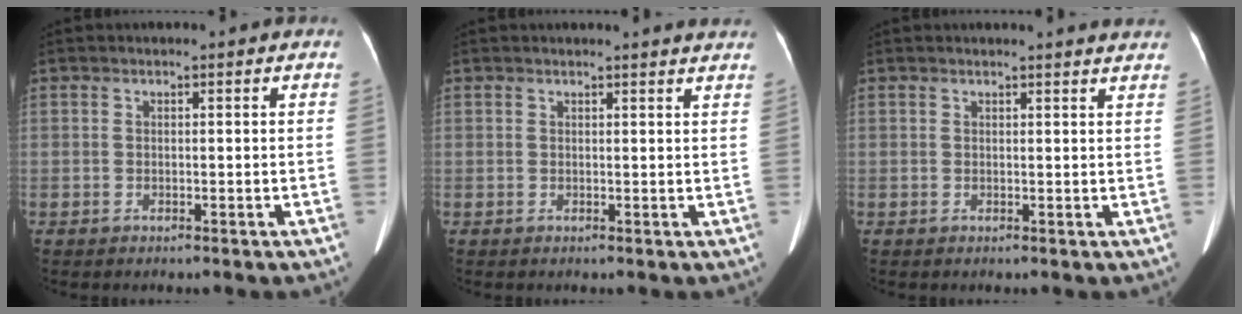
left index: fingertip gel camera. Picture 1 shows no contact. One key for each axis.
{"total": 4.9, "fx": 4.8, "fy": 0.4, "fz": 1.2, "tx": -0.010, "ty": 0.003, "tz": 0.036}
{"total": 5.3, "fx": 5.1, "fy": 0.5, "fz": 1.2, "tx": -0.009, "ty": 0.000, "tz": 0.037}